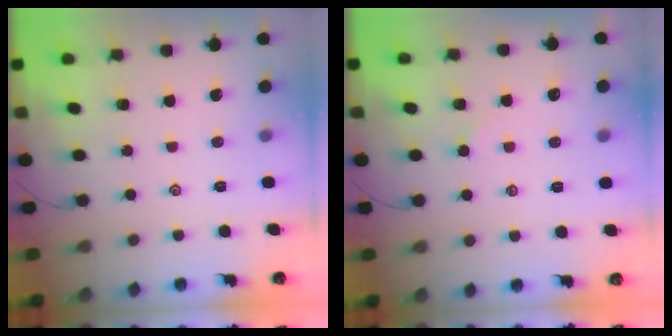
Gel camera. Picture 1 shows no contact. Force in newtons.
{"total": 2.7, "press": 2.7, "slide": 0.3}